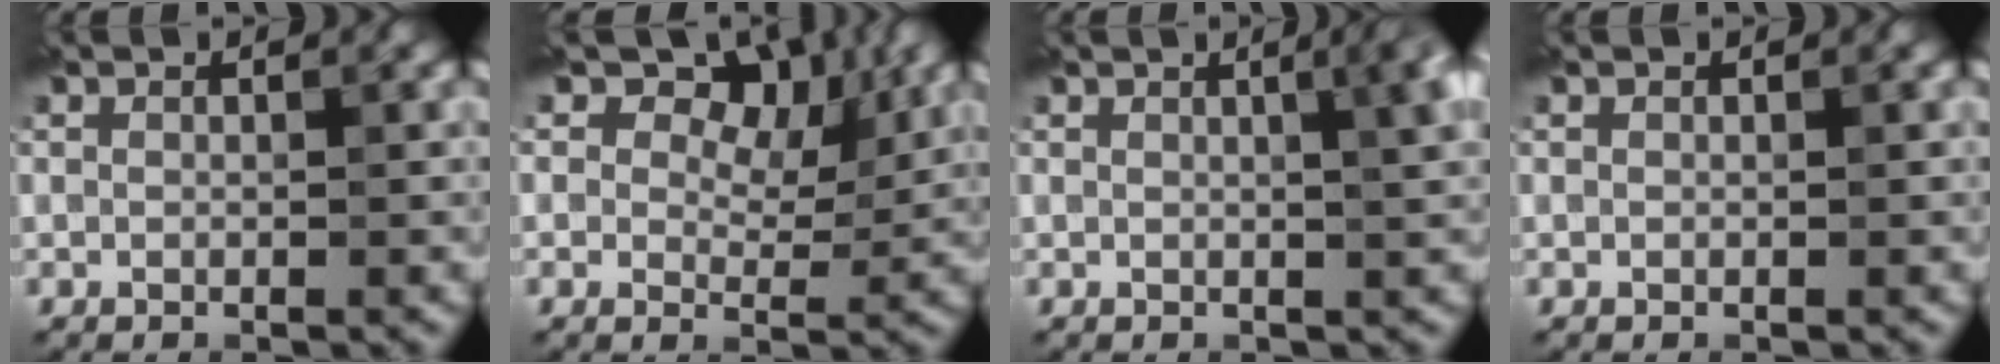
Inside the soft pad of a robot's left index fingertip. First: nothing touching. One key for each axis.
{"total": 6.4, "fx": 3.0, "fy": 4.1, "fz": 3.9, "tx": -0.049, "ty": -0.003, "tz": 0.027}
{"total": 6.1, "fx": 1.9, "fy": 2.7, "fz": 5.2, "tx": -0.022, "ty": 0.033, "tz": 0.003}
{"total": 0.0}